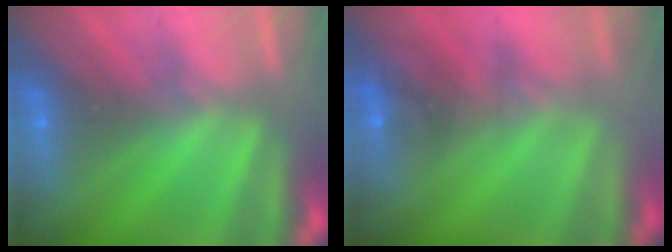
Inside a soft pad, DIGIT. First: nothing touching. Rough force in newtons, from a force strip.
{"total": 1.6}